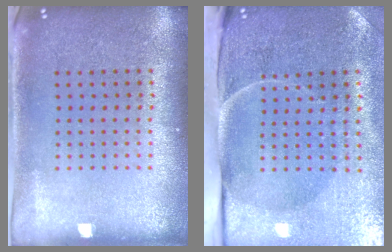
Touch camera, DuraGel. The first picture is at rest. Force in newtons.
{"total": 5.0, "press": 3.9, "slide": 3.0}